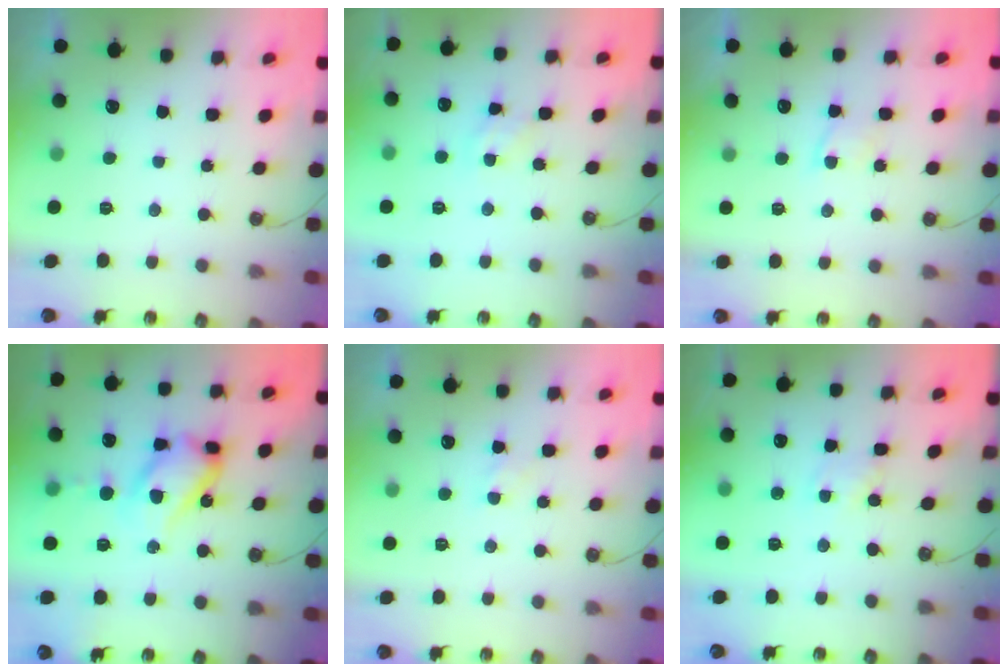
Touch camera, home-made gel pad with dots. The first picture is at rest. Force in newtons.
{"total": 3.4, "press": 3.4, "slide": 0.3}
{"total": 4.6, "press": 4.6, "slide": 0.5}
{"total": 16.0, "press": 15.9, "slide": 1.8}
{"total": 3.3, "press": 3.3, "slide": 0.3}
{"total": 2.7, "press": 2.7, "slide": 0.2}